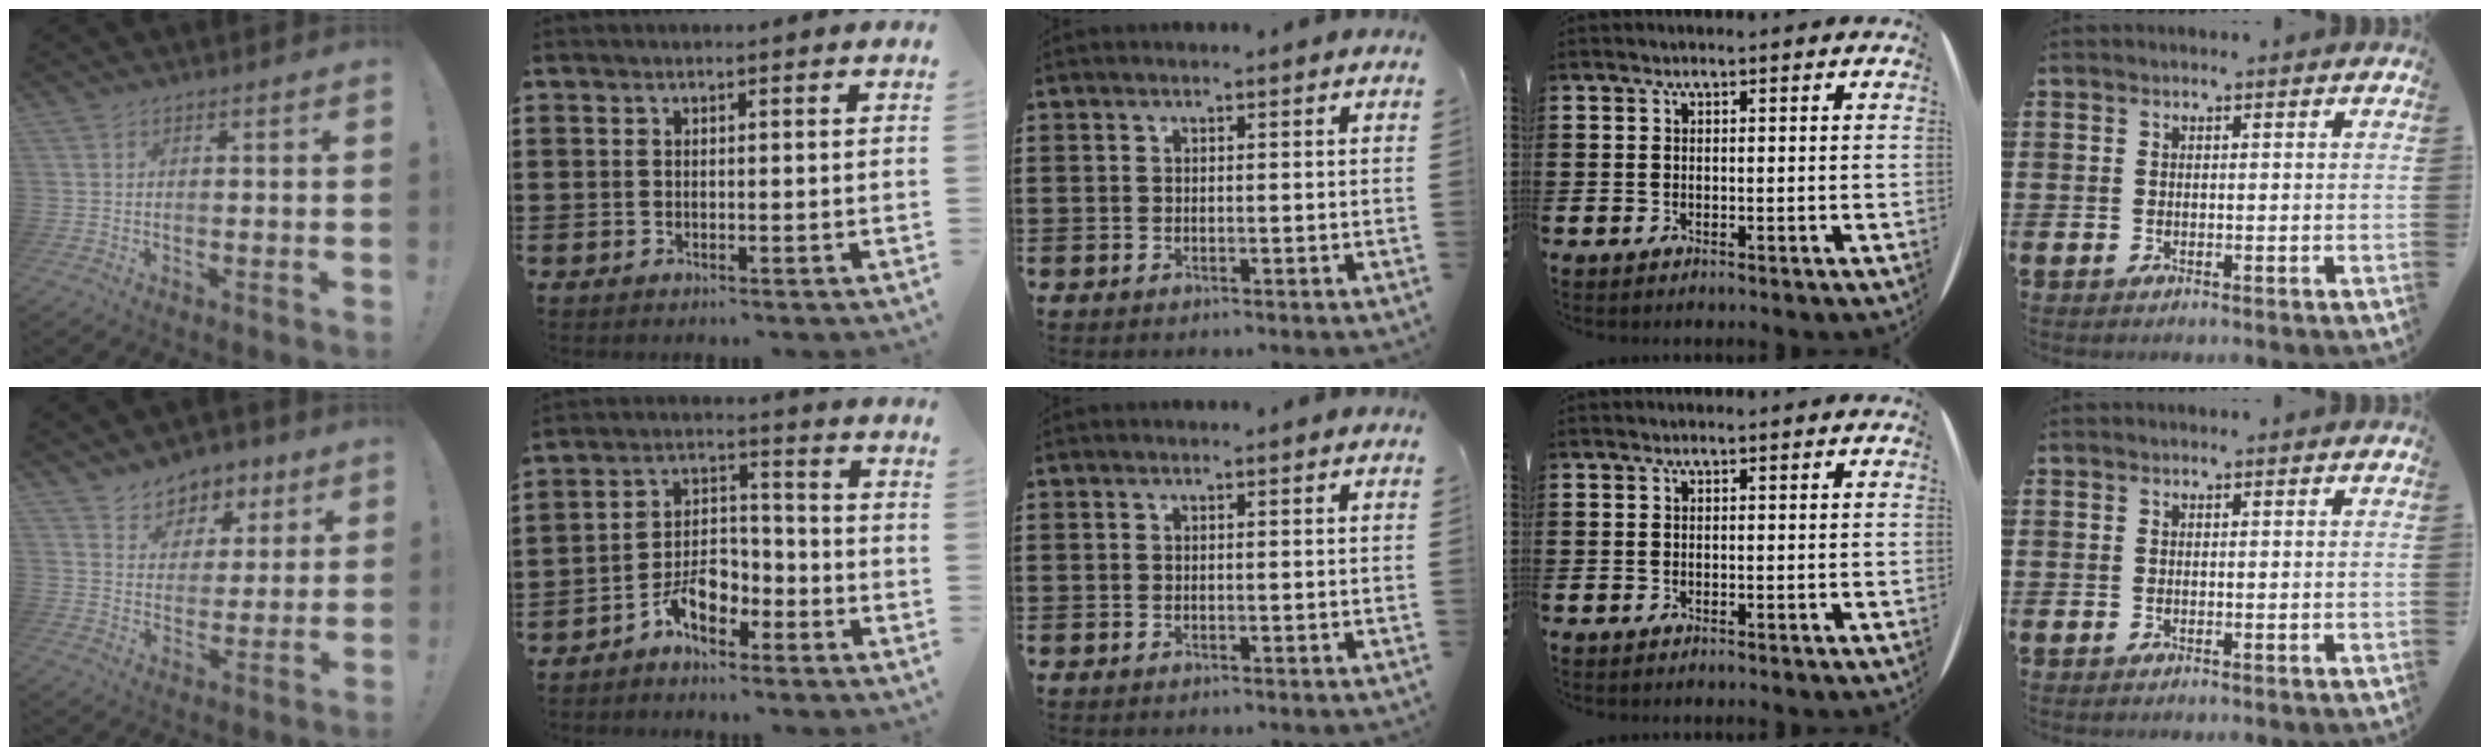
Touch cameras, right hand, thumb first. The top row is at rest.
{"thumb": {"total": 7.0, "force": [4.6, 5.3, 0.5], "torque": [-0.011, -0.038, 0.091]}, "index": {"total": 6.7, "force": [-4.5, 3.6, 3.5], "torque": [-0.067, 0.019, -0.084]}}